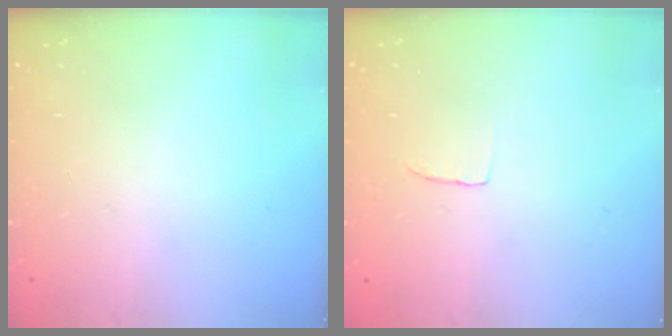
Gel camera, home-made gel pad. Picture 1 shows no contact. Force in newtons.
{"total": 3.1, "press": 3.0, "slide": 0.3}